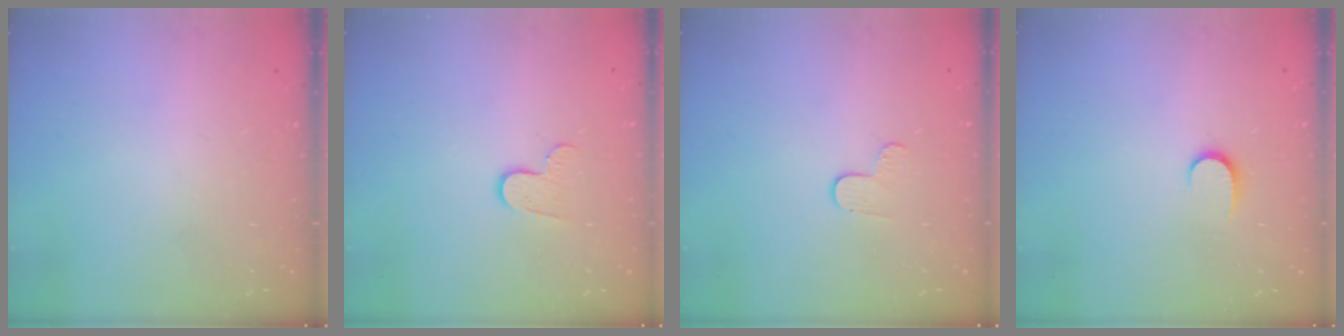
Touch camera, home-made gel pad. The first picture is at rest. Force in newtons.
{"total": 6.9, "press": 6.9, "slide": 0.7}
{"total": 3.9, "press": 3.9, "slide": 0.4}
{"total": 5.4, "press": 5.4, "slide": 0.6}